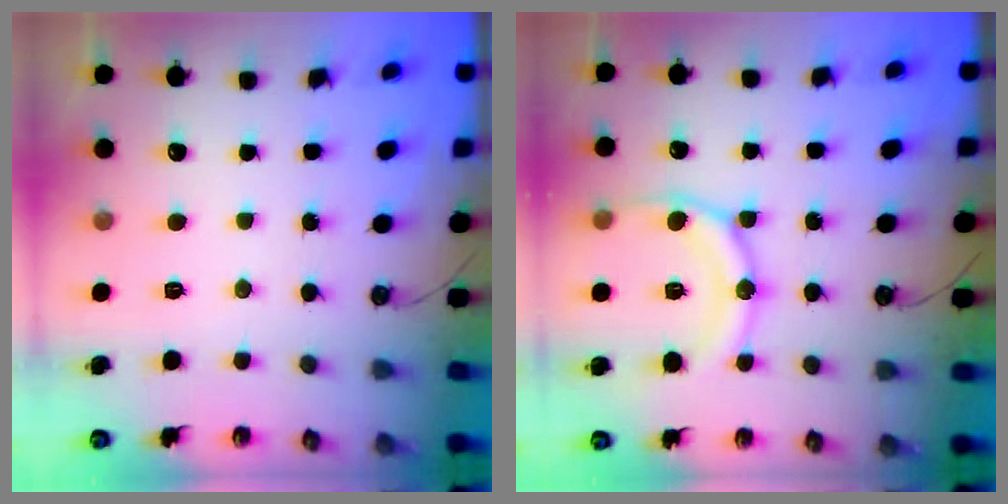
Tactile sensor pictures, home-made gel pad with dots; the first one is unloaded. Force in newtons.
{"total": 14.4, "press": 14.3, "slide": 1.5}